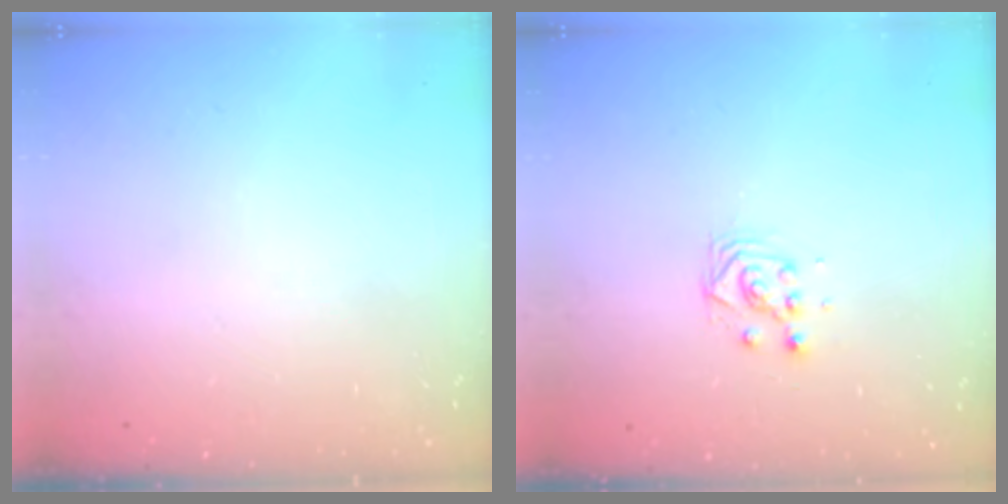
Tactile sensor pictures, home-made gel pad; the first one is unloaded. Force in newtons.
{"total": 3.6, "press": 3.6, "slide": 0.1}